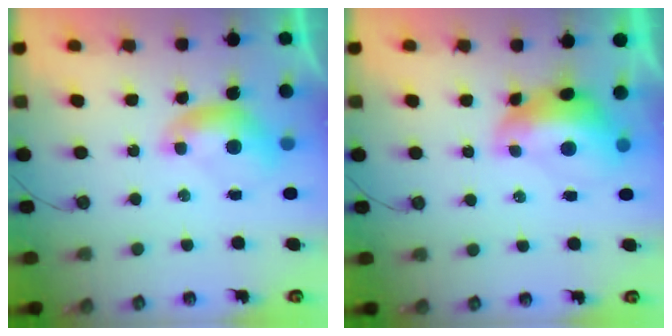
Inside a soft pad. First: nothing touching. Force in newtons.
{"total": 2.8, "press": 2.7, "slide": 0.8}